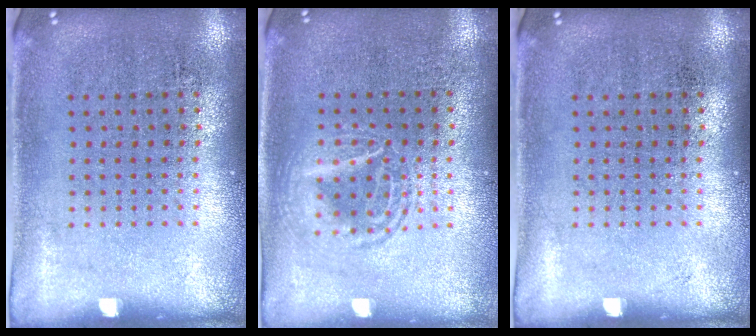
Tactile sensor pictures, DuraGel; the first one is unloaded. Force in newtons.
{"total": 1.4, "press": 1.4, "slide": 0.1}
{"total": 0.0}